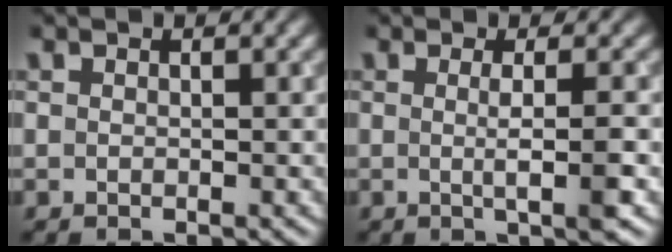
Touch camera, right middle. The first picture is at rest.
{"total": 3.1, "force": [-0.2, 0.6, 3.1], "torque": [-0.043, -0.003, -0.005]}